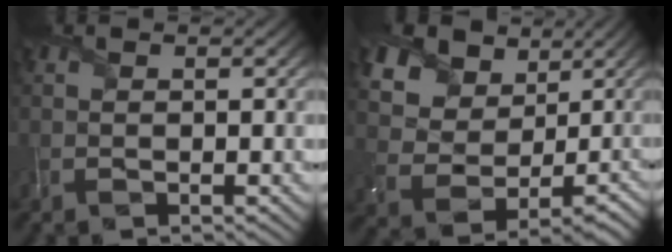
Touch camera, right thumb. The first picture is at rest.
{"total": 13.8, "force": [7.1, 9.9, 6.4], "torque": [-0.165, 0.015, 0.152]}